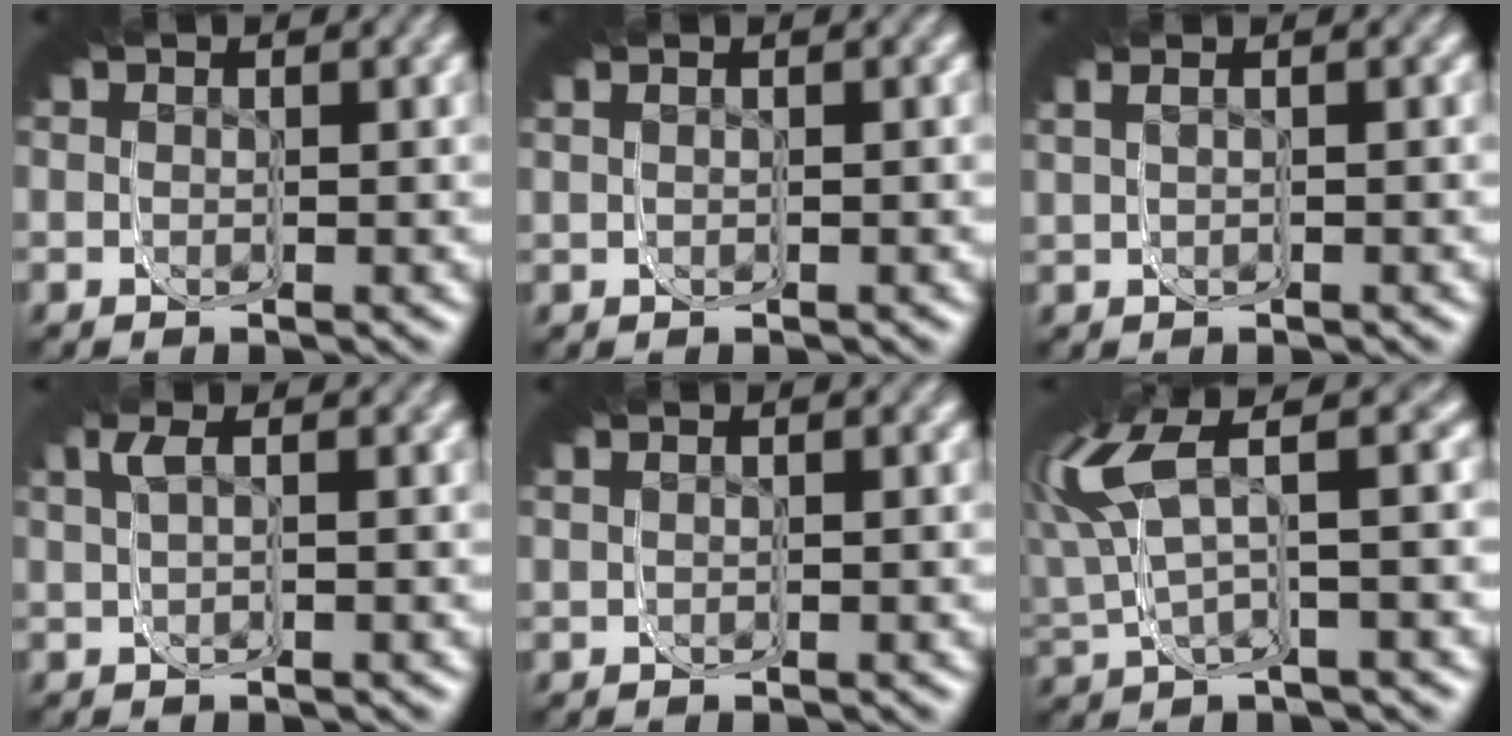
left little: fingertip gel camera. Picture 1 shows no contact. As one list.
[{"total": 0.0}, {"total": 0.7, "force": [0.0, -0.6, 0.2], "torque": [-0.014, 0.009, 0.000]}, {"total": 1.5, "force": [0.3, -0.4, 1.4], "torque": [-0.028, 0.019, -0.002]}, {"total": 0.0}, {"total": 7.0, "force": [0.3, 4.4, 5.4], "torque": [-0.113, 0.019, 0.001]}]